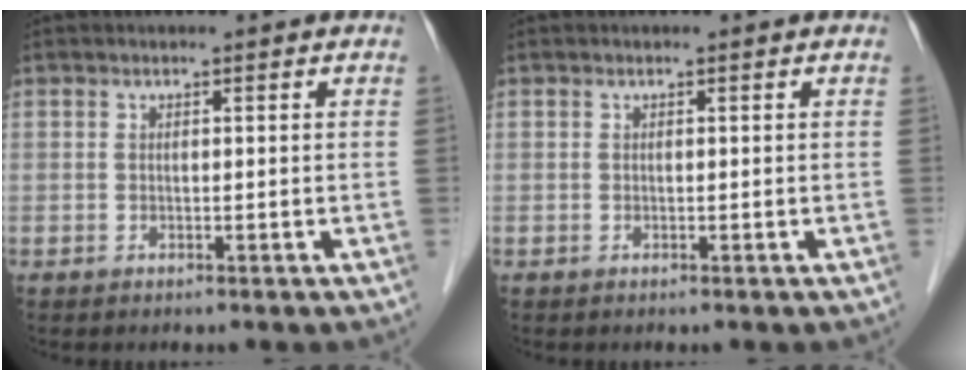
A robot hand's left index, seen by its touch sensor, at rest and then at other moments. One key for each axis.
{"total": 0.0}